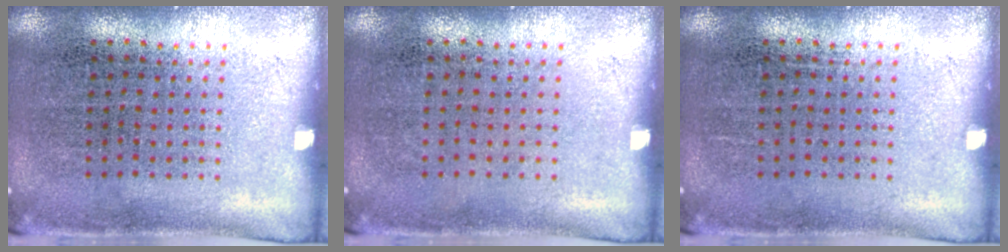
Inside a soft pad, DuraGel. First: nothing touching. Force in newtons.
{"total": 0.0}
{"total": 0.0}